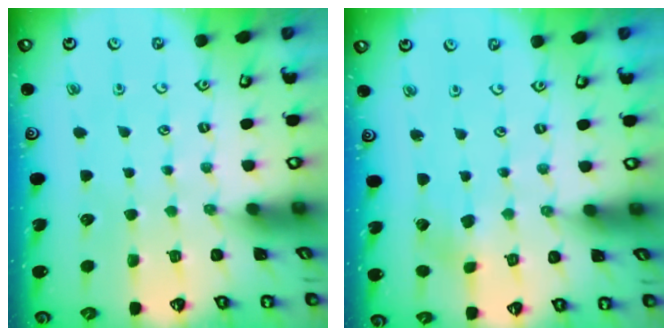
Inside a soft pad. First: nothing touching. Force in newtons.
{"total": 2.0, "press": 2.0, "slide": 0.3}